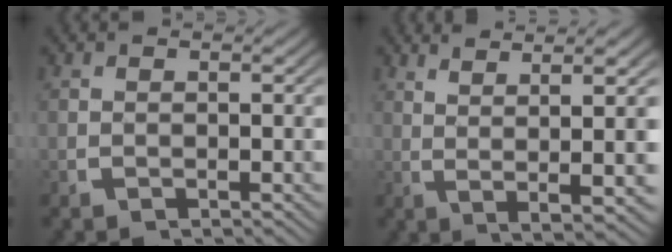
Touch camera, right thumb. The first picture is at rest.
{"total": 8.4, "force": [1.8, 2.2, 7.9], "torque": [-0.115, 0.000, 0.040]}